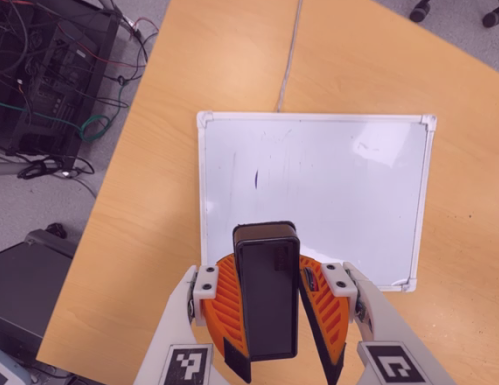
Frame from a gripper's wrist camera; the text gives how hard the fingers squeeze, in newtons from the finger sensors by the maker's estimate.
{"total": 8.3, "left": 9.1, "right": 7.4}